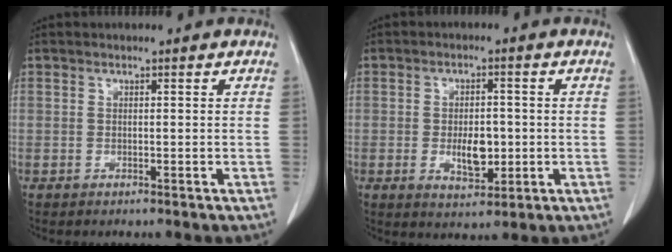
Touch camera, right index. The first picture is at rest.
{"total": 5.7, "force": [-0.8, 2.8, 4.9], "torque": [-0.080, -0.005, -0.006]}